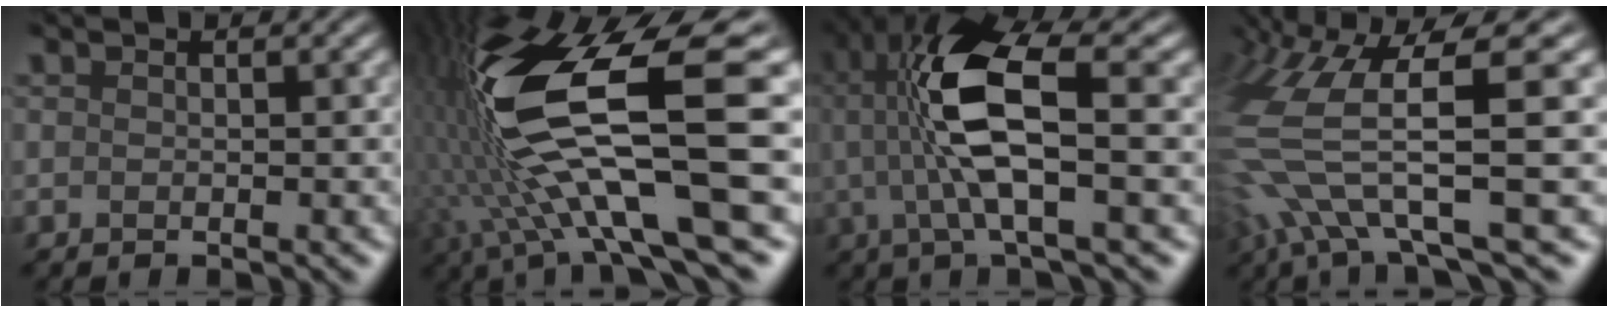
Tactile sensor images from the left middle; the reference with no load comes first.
{"total": 14.7, "force": [3.0, 5.6, 13.2], "torque": [-0.275, -0.014, 0.066]}
{"total": 8.0, "force": [1.6, 2.3, 7.4], "torque": [-0.166, 0.009, 0.025]}
{"total": 8.3, "force": [-1.2, 2.6, 7.8], "torque": [-0.164, -0.002, -0.018]}